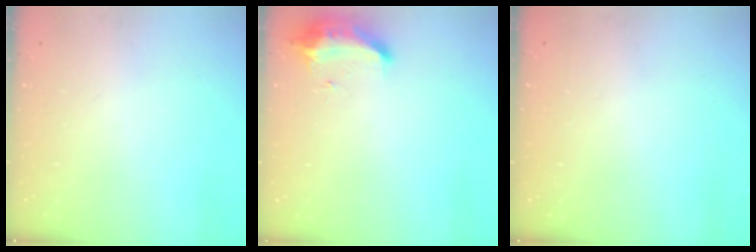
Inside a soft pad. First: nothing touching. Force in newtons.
{"total": 9.1, "press": 9.1, "slide": 0.0}
{"total": 0.0}